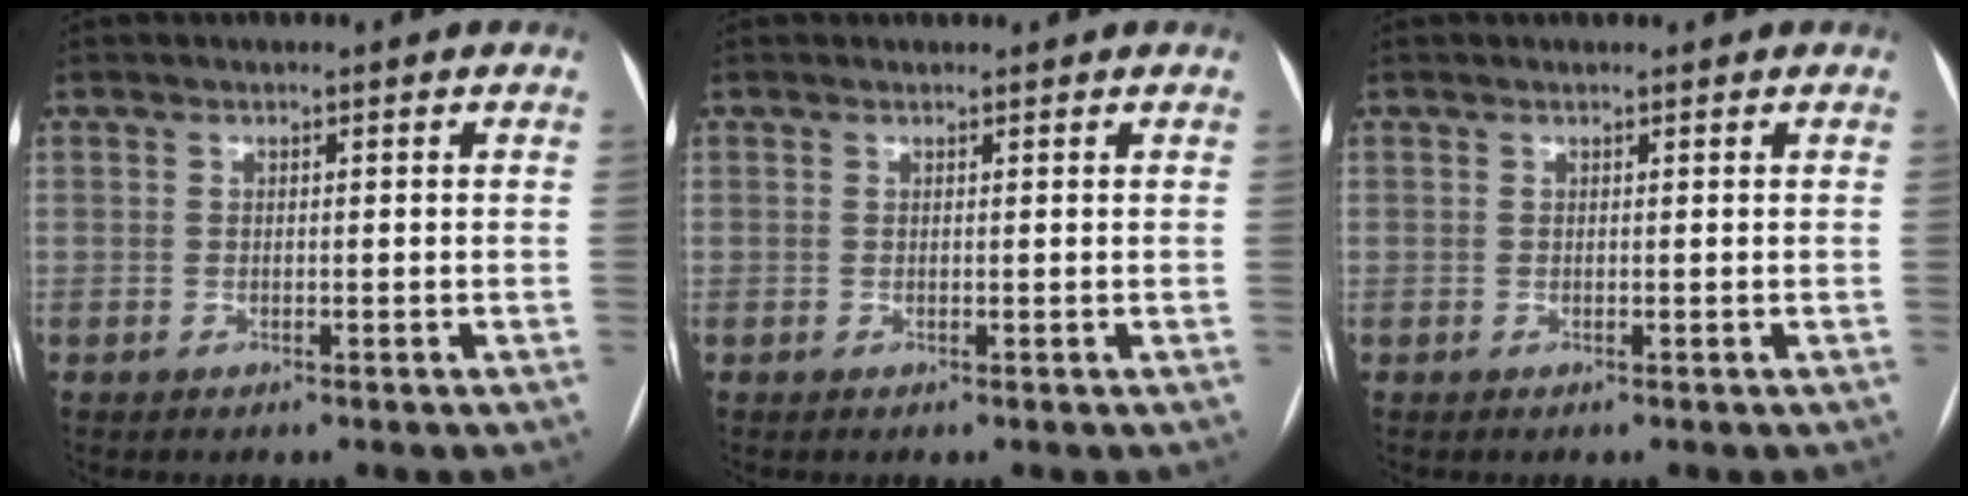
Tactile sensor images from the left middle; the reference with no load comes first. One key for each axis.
{"total": 0.8, "fx": 0.7, "fy": 0.3, "fz": 0.0, "tx": -0.004, "ty": 0.008, "tz": 0.010}
{"total": 0.7, "fx": 0.7, "fy": 0.2, "fz": 0.1, "tx": -0.007, "ty": 0.011, "tz": 0.013}